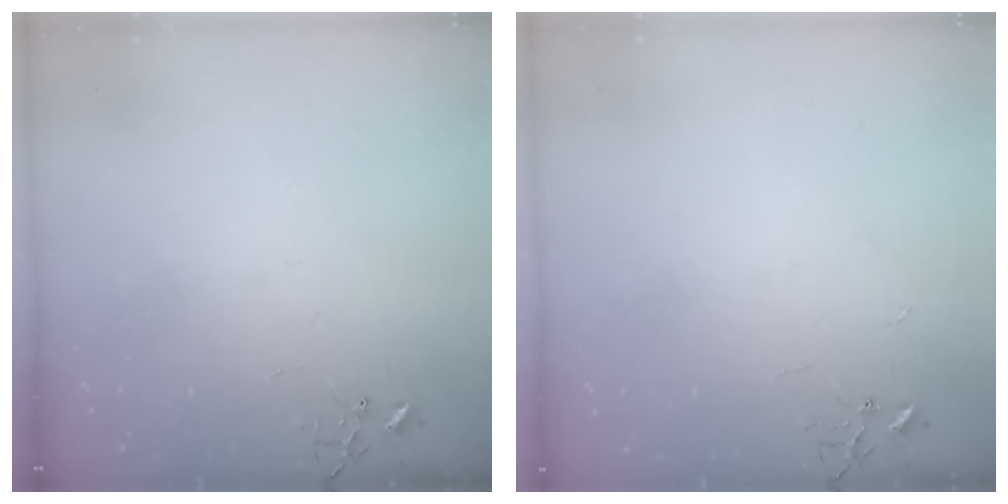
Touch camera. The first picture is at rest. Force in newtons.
{"total": 2.4, "press": 2.4, "slide": 0.3}